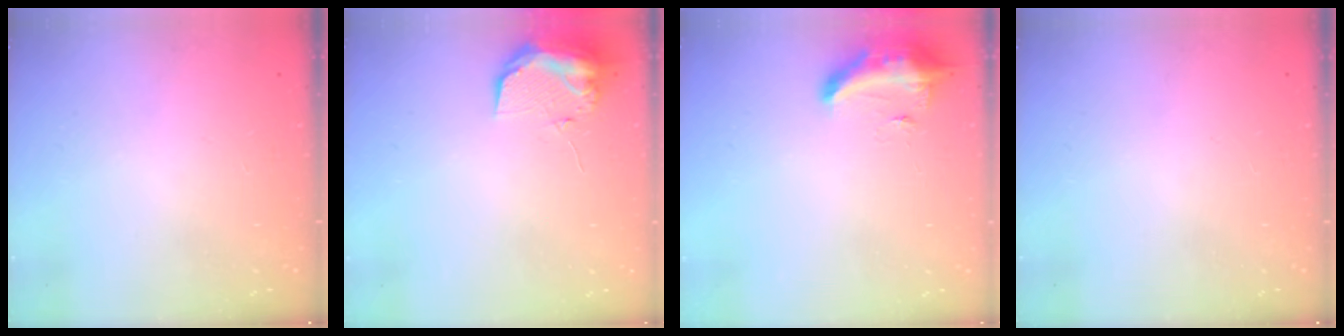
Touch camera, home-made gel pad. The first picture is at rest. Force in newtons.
{"total": 9.5, "press": 9.4, "slide": 1.0}
{"total": 12.6, "press": 10.6, "slide": 6.9}
{"total": 0.0}